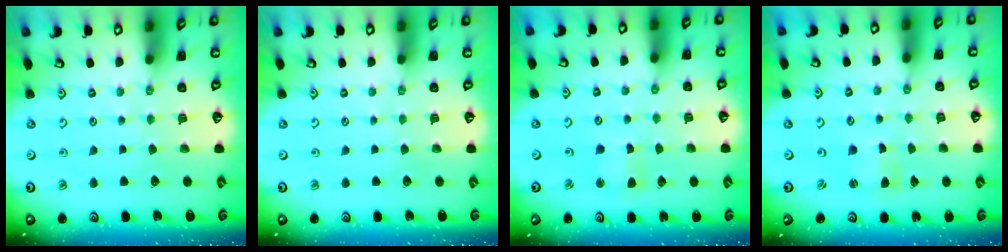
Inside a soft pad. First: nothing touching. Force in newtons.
{"total": 0.0}
{"total": 3.1, "press": 3.1, "slide": 0.3}
{"total": 2.1, "press": 2.1, "slide": 0.3}